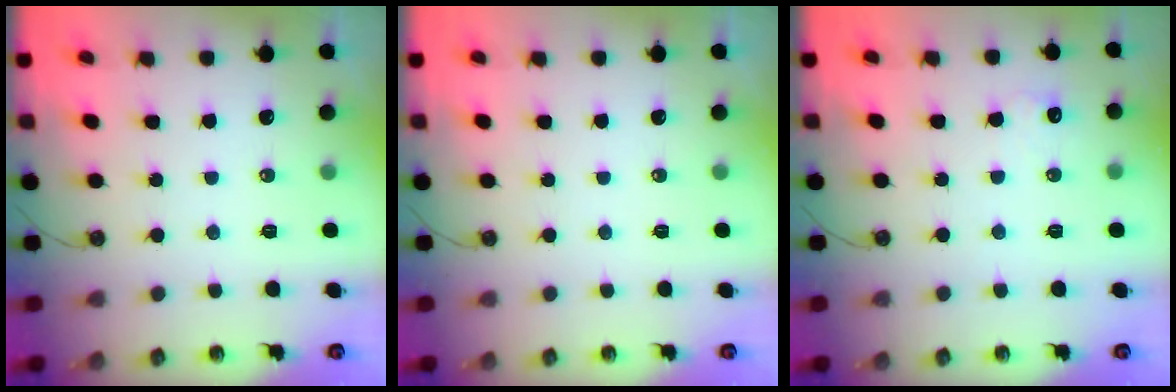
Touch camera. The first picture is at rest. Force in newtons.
{"total": 0.0}
{"total": 7.0, "press": 6.8, "slide": 1.3}